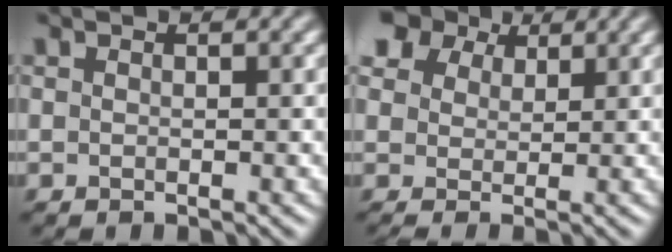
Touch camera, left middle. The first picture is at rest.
{"total": 4.8, "force": [3.0, 3.1, 2.0], "torque": [-0.044, 0.007, 0.044]}